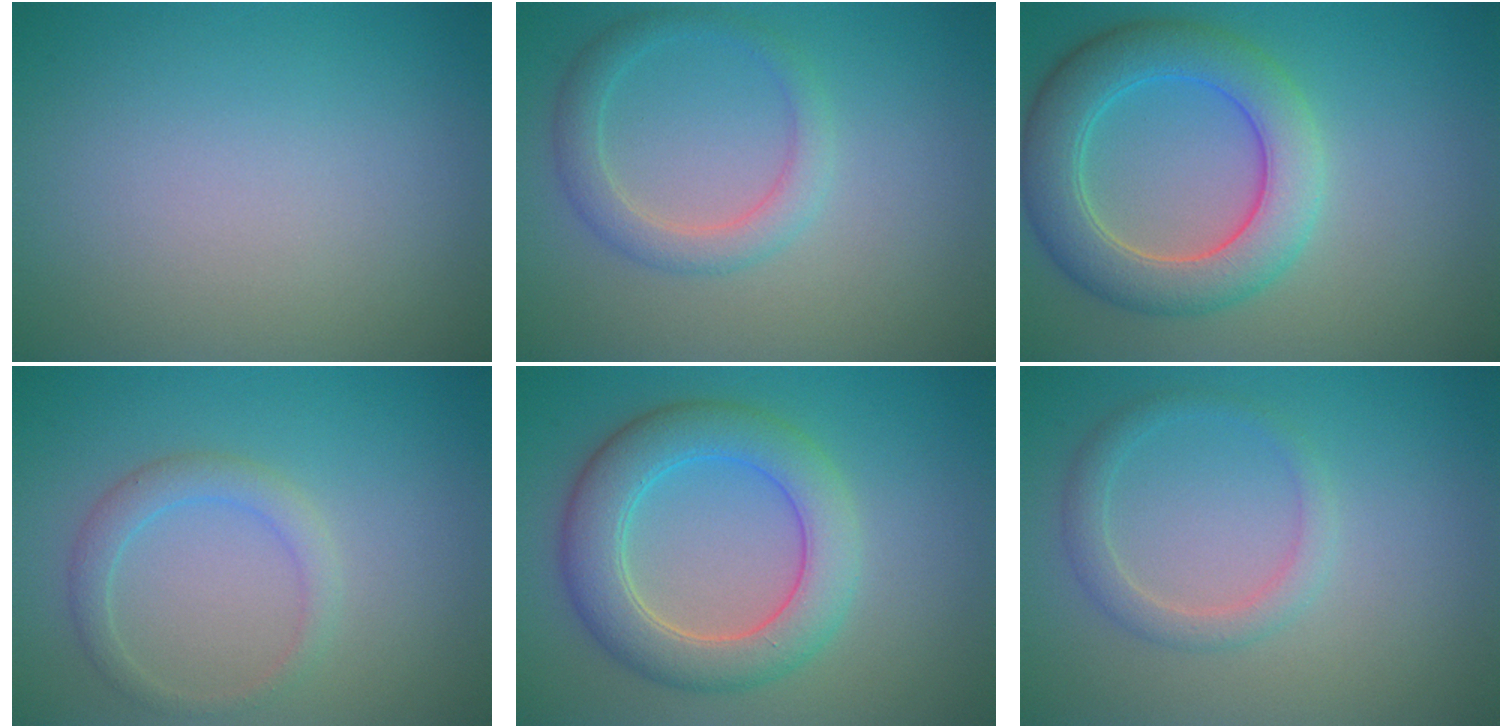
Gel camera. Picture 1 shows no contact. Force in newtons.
{"total": 2.7, "press": 2.7, "slide": 0.2}
{"total": 6.6, "press": 6.5, "slide": 0.3}
{"total": 2.1, "press": 2.1, "slide": 0.1}
{"total": 6.1, "press": 6.1, "slide": 0.4}
{"total": 2.0, "press": 2.0, "slide": 0.0}